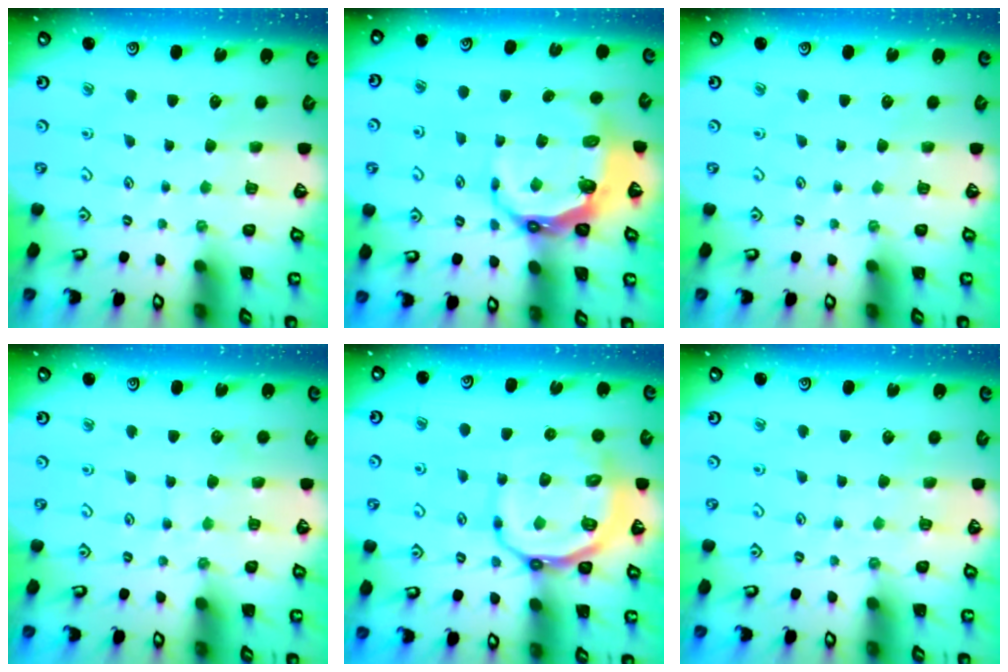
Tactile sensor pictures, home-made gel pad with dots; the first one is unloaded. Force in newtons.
{"total": 8.2, "press": 7.2, "slide": 3.8}
{"total": 0.0}
{"total": 6.6, "press": 6.5, "slide": 0.6}
{"total": 14.1, "press": 13.7, "slide": 3.3}
{"total": 2.8, "press": 2.8, "slide": 0.3}